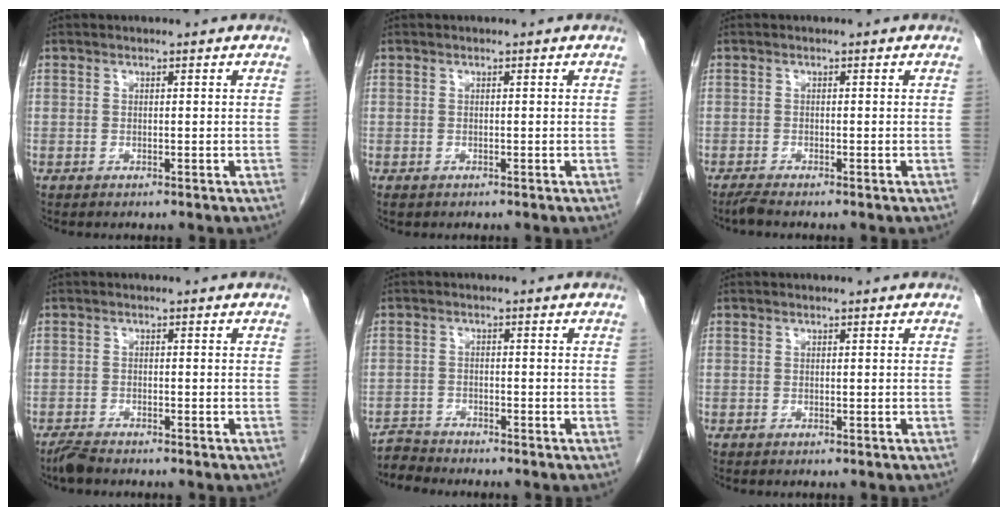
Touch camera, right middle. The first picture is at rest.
{"total": 0.9, "force": [-0.5, 0.7, 0.3], "torque": [-0.008, 0.002, -0.001]}
{"total": 1.2, "force": [-1.1, -0.1, 0.6], "torque": [-0.020, -0.005, -0.024]}
{"total": 2.5, "force": [-2.2, 0.5, 1.1], "torque": [-0.026, -0.006, -0.041]}
{"total": 1.4, "force": [-1.0, 0.0, -0.9], "torque": [0.023, -0.016, -0.021]}
{"total": 0.0}